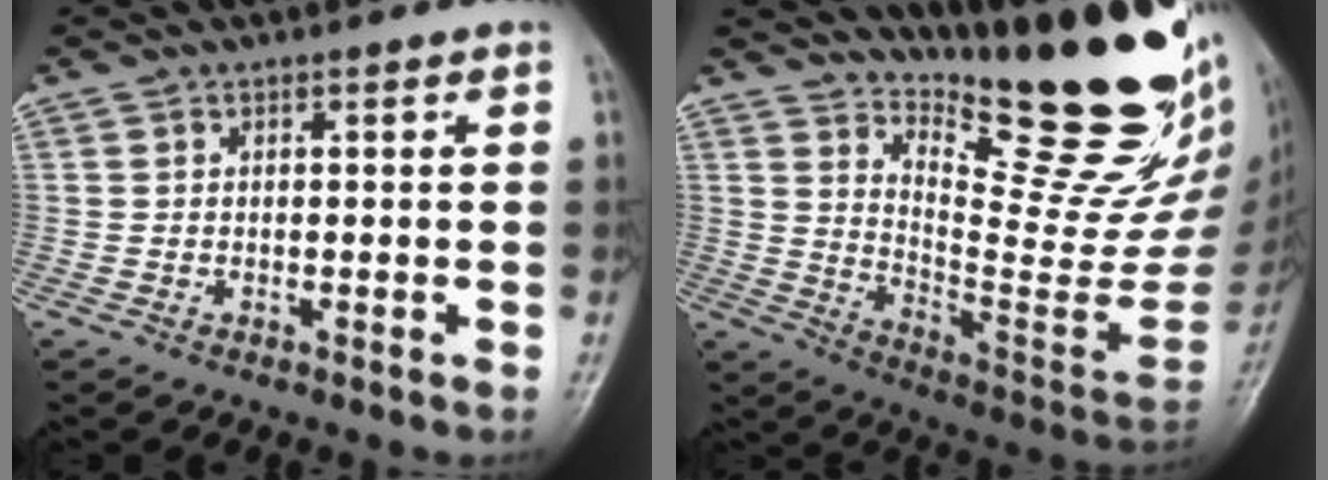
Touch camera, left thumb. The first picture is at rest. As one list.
[{"total": 27.5, "force": [20.0, 7.1, 17.6], "torque": [-0.219, -0.150, 0.293]}]